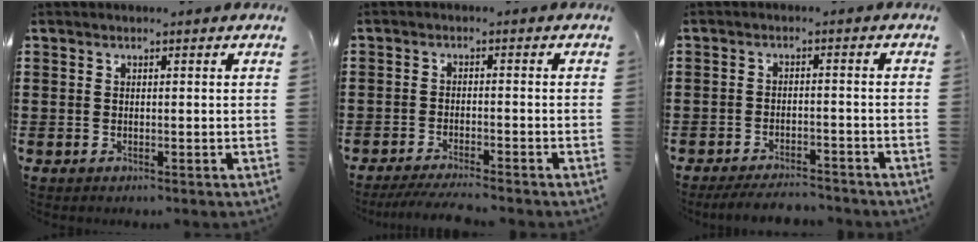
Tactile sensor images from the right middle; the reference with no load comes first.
{"total": 3.5, "force": [-3.2, -0.2, 1.4], "torque": [-0.030, -0.010, -0.062]}
{"total": 3.7, "force": [-3.6, 0.2, 1.0], "torque": [-0.017, 0.001, -0.070]}